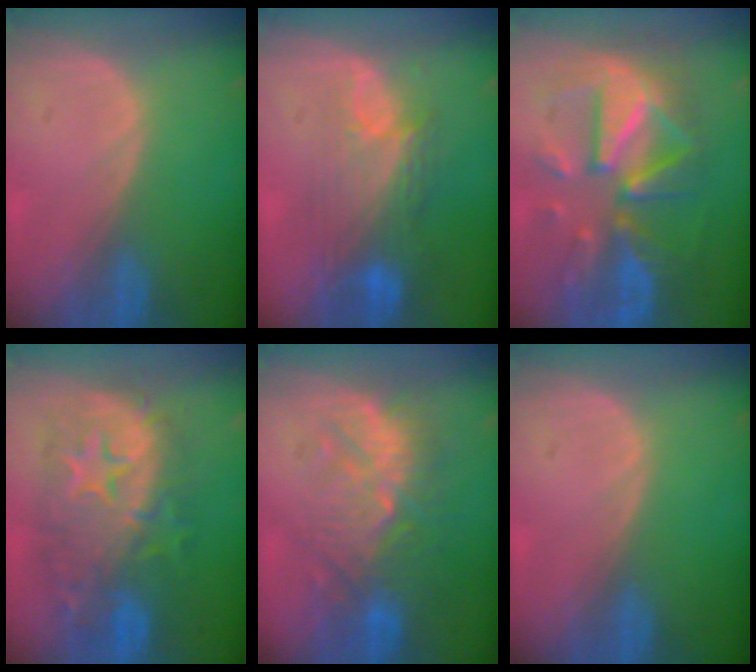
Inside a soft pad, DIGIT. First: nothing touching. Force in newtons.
{"total": 9.7, "press": 8.0, "slide": 5.5}
{"total": 12.3, "press": 12.3, "slide": 1.1}
{"total": 12.5, "press": 12.5, "slide": 1.1}
{"total": 9.6, "press": 9.4, "slide": 2.1}
{"total": 0.0}